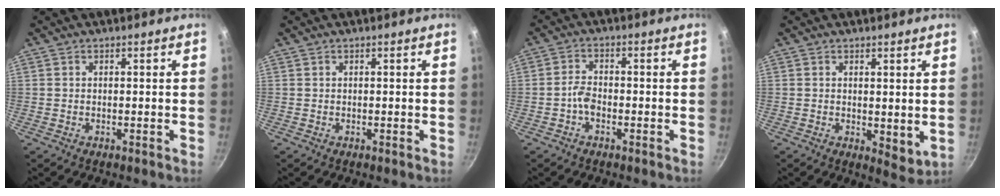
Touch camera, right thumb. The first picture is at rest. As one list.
[{"total": 0.0}, {"total": 3.0, "force": [-1.4, 1.7, 1.9], "torque": [-0.037, 0.018, -0.032]}, {"total": 4.3, "force": [1.0, 2.3, 3.6], "torque": [-0.047, -0.019, 0.017]}]